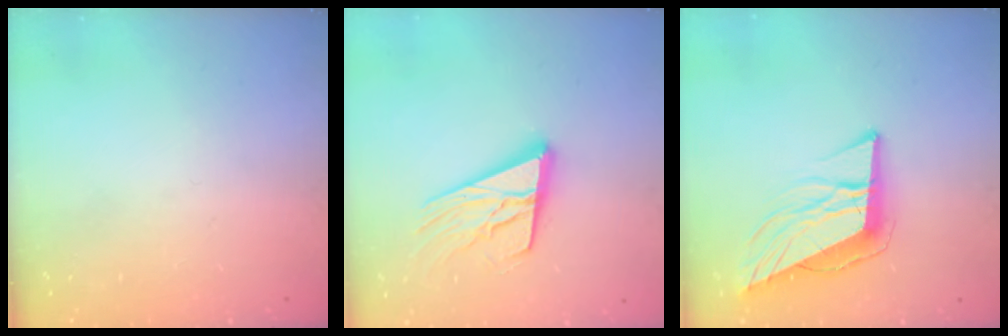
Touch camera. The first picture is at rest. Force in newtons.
{"total": 18.2, "press": 17.7, "slide": 4.2}
{"total": 12.4, "press": 11.9, "slide": 3.6}